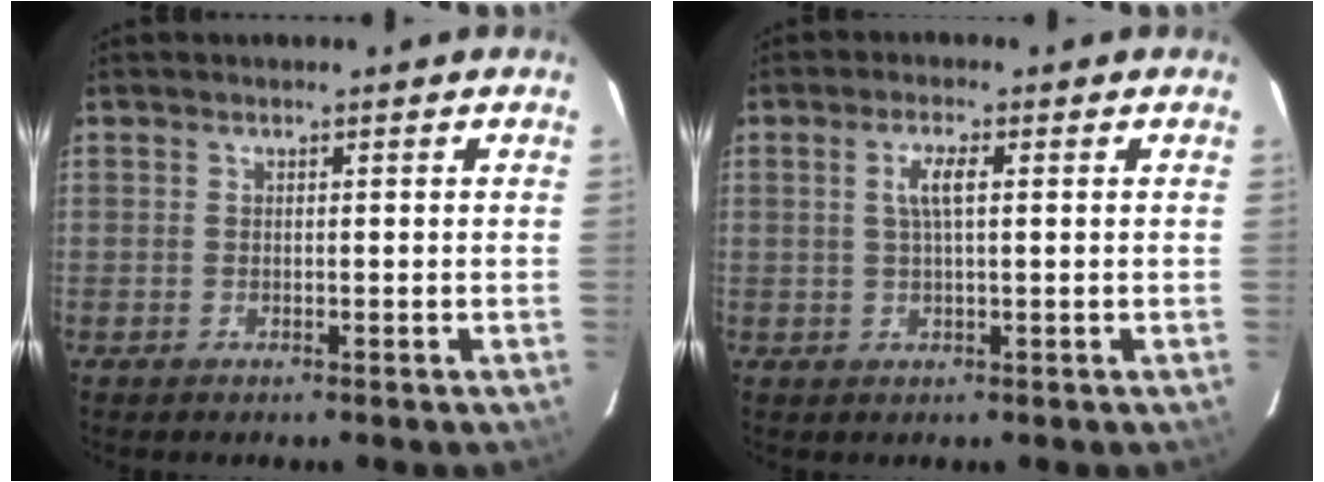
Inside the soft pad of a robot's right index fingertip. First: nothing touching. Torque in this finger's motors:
{"motor_torque": [0.10, 0.03, 0.15, 0.06]}